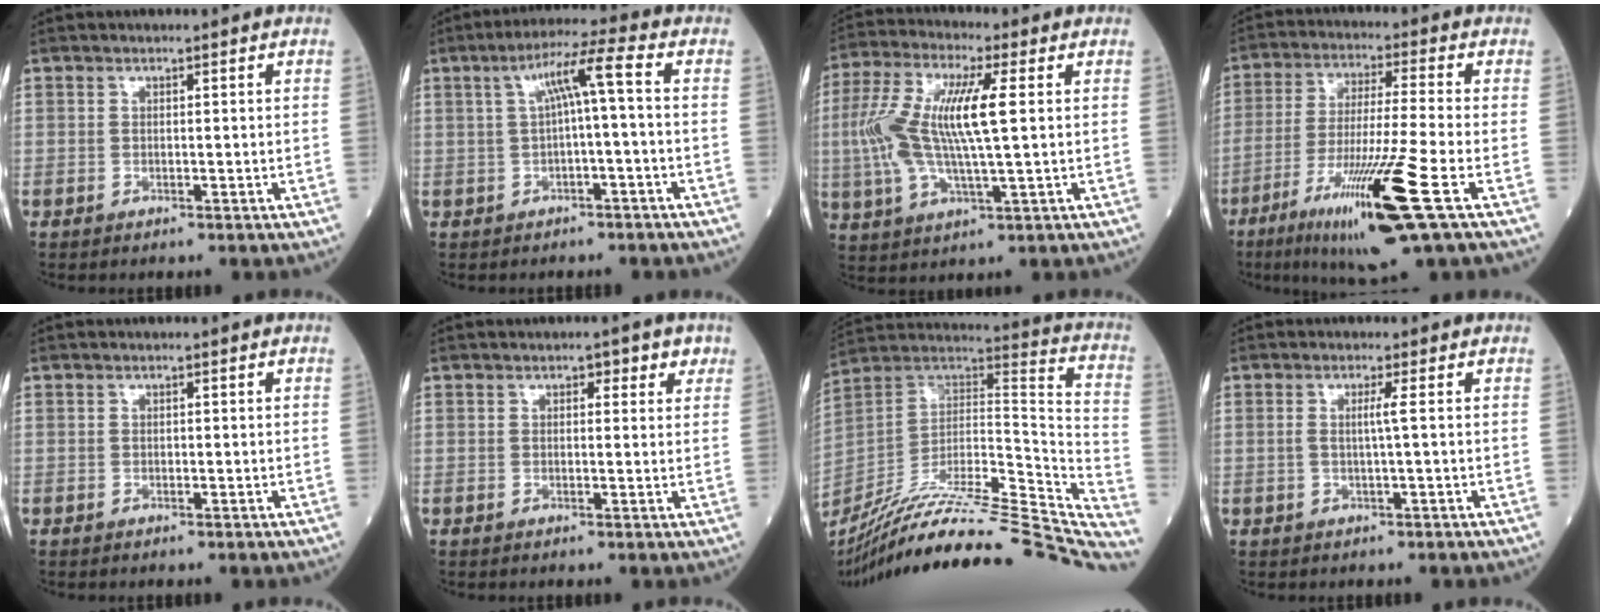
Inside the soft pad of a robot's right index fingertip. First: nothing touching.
{"total": 6.1, "force": [0.5, -0.2, 6.1], "torque": [-0.106, 0.026, 0.010]}
{"total": 13.3, "force": [1.3, 2.6, 12.9], "torque": [-0.283, 0.016, 0.019]}
{"total": 15.7, "force": [-7.2, -0.9, 13.9], "torque": [-0.275, -0.040, -0.129]}
{"total": 0.0}
{"total": 2.6, "force": [1.6, 1.3, 1.5], "torque": [-0.011, 0.005, 0.017]}
{"total": 39.5, "force": [-34.9, 2.7, 18.4], "torque": [-0.218, -0.050, -0.507]}
{"total": 1.8, "force": [0.1, -0.6, 1.7], "torque": [-0.036, -0.001, 0.000]}